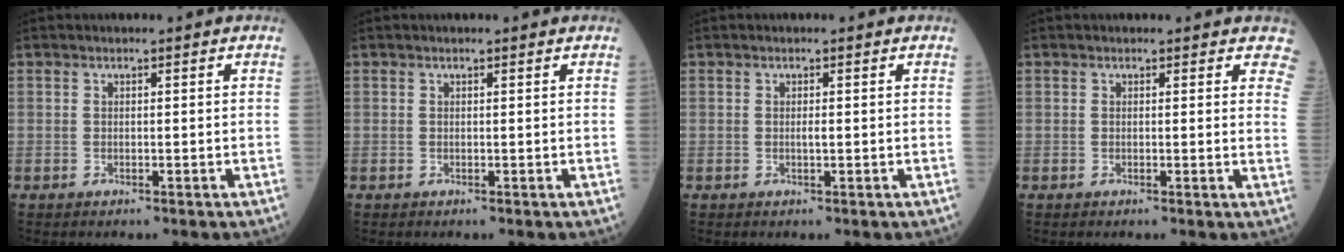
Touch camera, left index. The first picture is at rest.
{"total": 0.9, "force": [0.9, 0.1, 0.2], "torque": [-0.008, 0.003, 0.010]}
{"total": 0.6, "force": [0.0, 0.2, 0.6], "torque": [-0.019, -0.003, -0.001]}
{"total": 5.8, "force": [5.2, 2.0, 1.4], "torque": [0.012, -0.019, 0.030]}